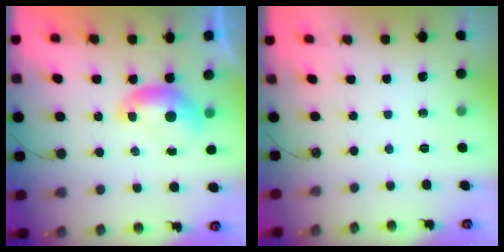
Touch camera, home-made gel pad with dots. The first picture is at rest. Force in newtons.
{"total": 0.0}